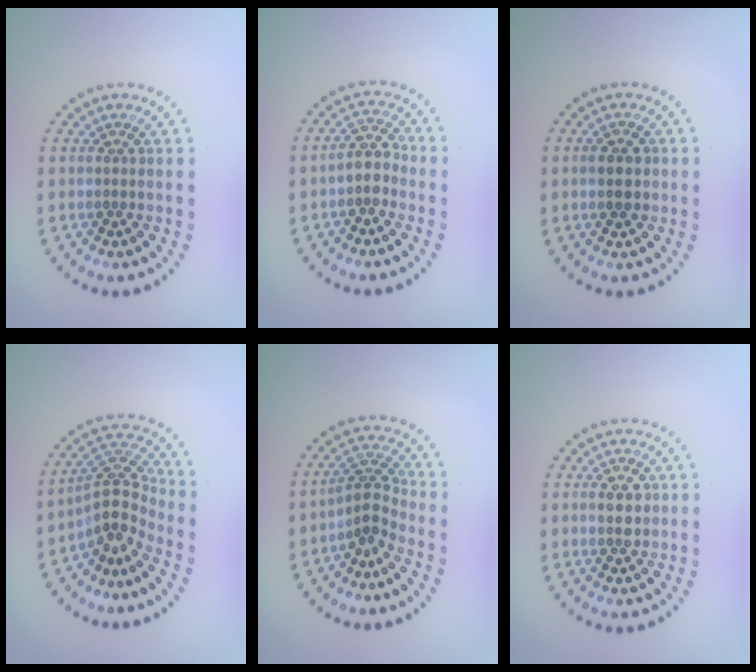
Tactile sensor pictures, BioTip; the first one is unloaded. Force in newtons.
{"total": 2.4, "press": 2.0, "slide": 1.3}
{"total": 3.0, "press": 3.0, "slide": 0.0}
{"total": 3.8, "press": 2.7, "slide": 2.7}
{"total": 2.7, "press": 1.9, "slide": 1.8}
{"total": 2.5, "press": 2.5, "slide": 0.2}